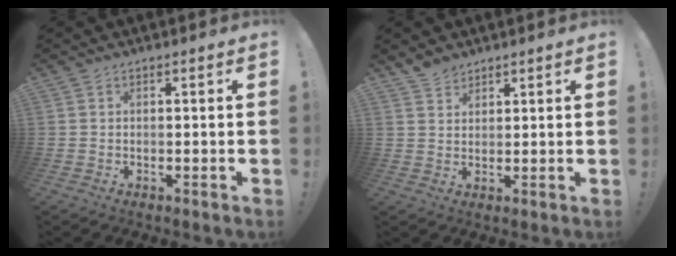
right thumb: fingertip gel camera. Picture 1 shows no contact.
{"total": 3.8, "force": [3.3, 1.7, 0.8], "torque": [-0.014, -0.018, 0.063]}